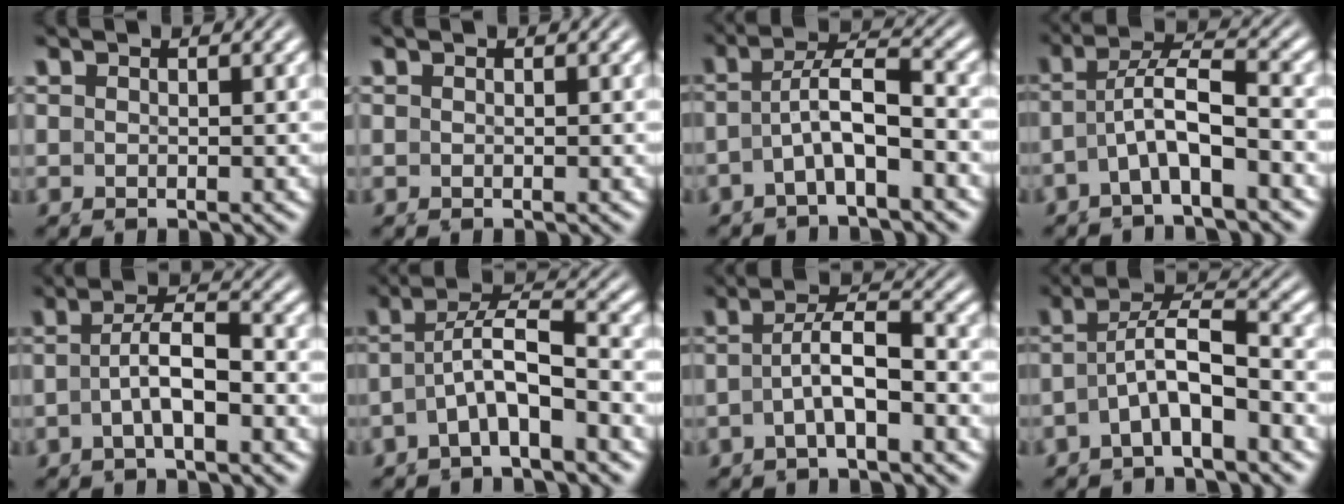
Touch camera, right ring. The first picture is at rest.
{"total": 0.0}
{"total": 4.4, "force": [-0.3, 2.3, 3.8], "torque": [-0.068, -0.007, -0.006]}
{"total": 5.1, "force": [0.2, 3.0, 4.1], "torque": [-0.078, -0.007, 0.001]}
{"total": 3.3, "force": [-0.8, 0.9, 3.1], "torque": [-0.058, -0.004, -0.013]}
{"total": 5.0, "force": [-0.1, 3.2, 3.9], "torque": [-0.075, -0.010, -0.005]}
{"total": 3.7, "force": [-0.7, 1.4, 3.3], "torque": [-0.062, -0.005, -0.011]}
{"total": 4.9, "force": [-0.3, 3.0, 3.8], "torque": [-0.072, -0.010, -0.007]}